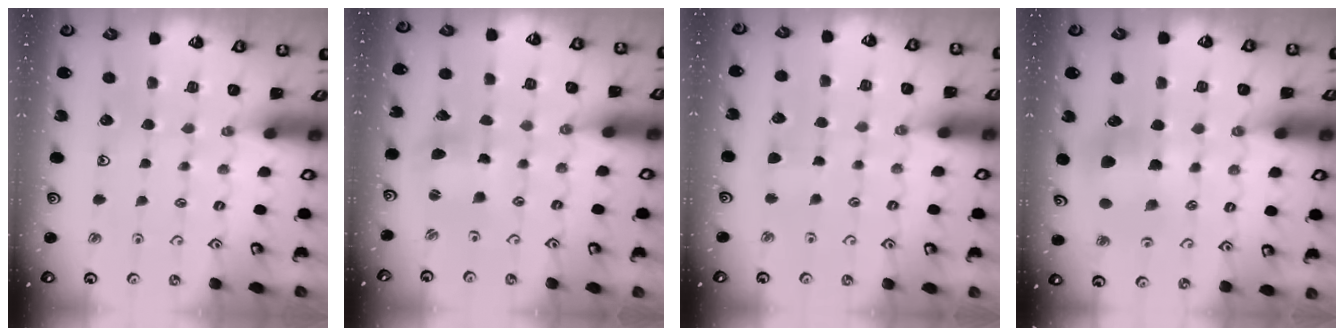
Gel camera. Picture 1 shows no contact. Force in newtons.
{"total": 3.7, "press": 3.7, "slide": 0.4}
{"total": 2.8, "press": 2.7, "slide": 0.4}
{"total": 6.7, "press": 6.7, "slide": 0.8}